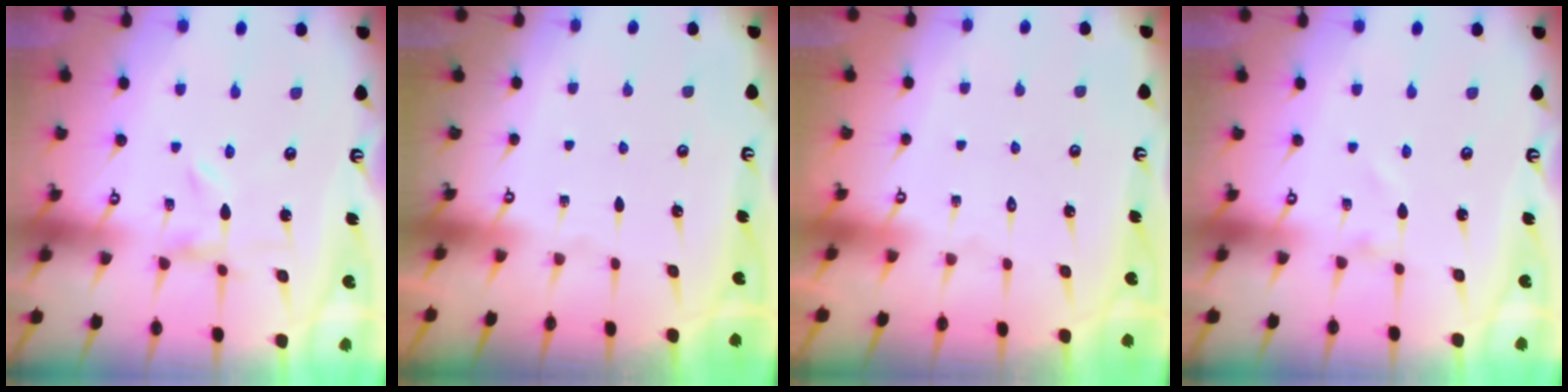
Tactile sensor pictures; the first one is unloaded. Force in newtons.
{"total": 0.0}
{"total": 1.7, "press": 1.7, "slide": 0.1}
{"total": 1.3, "press": 1.3, "slide": 0.0}